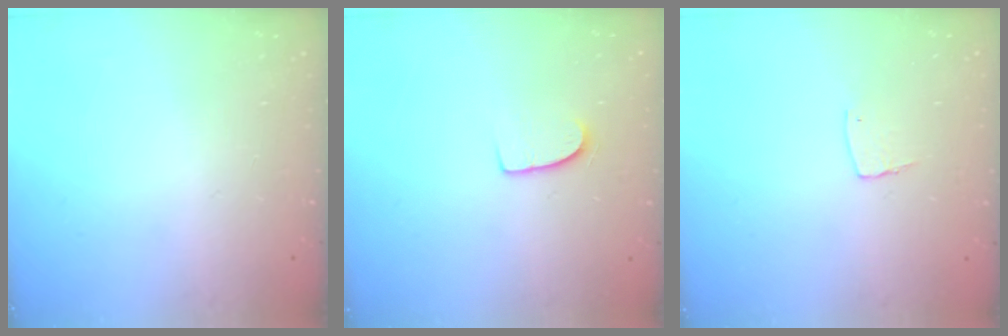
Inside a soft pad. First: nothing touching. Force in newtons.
{"total": 7.1, "press": 7.1, "slide": 0.5}
{"total": 4.7, "press": 4.7, "slide": 0.4}